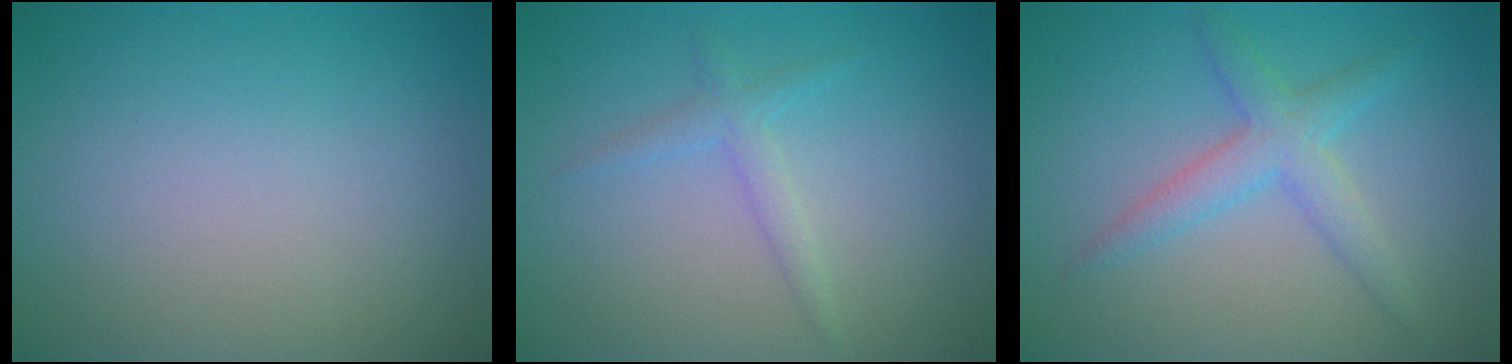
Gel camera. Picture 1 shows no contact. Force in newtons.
{"total": 1.5, "press": 1.5, "slide": 0.1}
{"total": 2.9, "press": 2.9, "slide": 0.1}